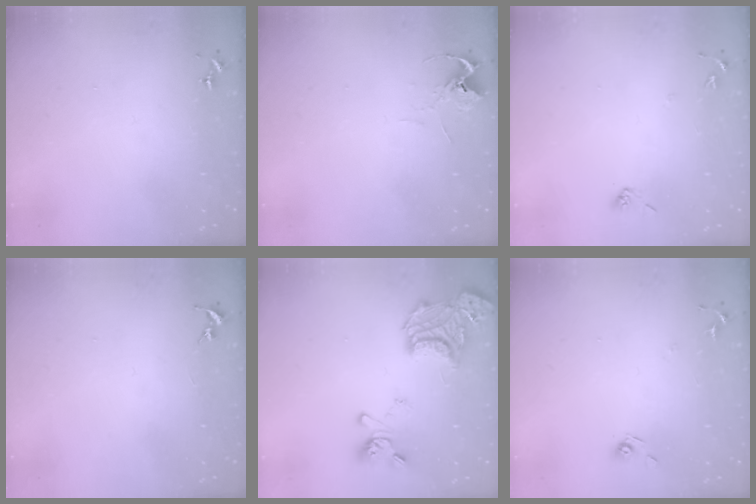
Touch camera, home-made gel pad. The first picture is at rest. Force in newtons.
{"total": 5.9, "press": 5.9, "slide": 0.4}
{"total": 5.6, "press": 5.5, "slide": 1.1}
{"total": 0.0}
{"total": 22.1, "press": 22.0, "slide": 2.1}
{"total": 6.5, "press": 6.4, "slide": 1.3}